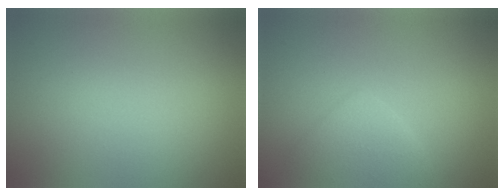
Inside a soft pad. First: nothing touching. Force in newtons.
{"total": 2.4, "press": 2.4, "slide": 0.1}